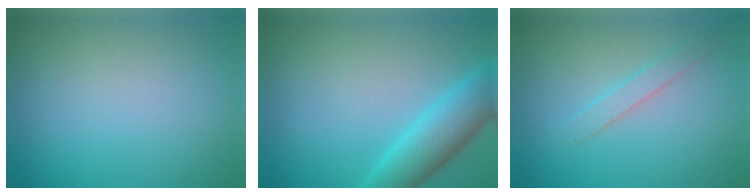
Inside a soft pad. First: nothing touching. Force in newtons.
{"total": 4.9, "press": 4.9, "slide": 0.3}
{"total": 1.4, "press": 1.4, "slide": 0.0}